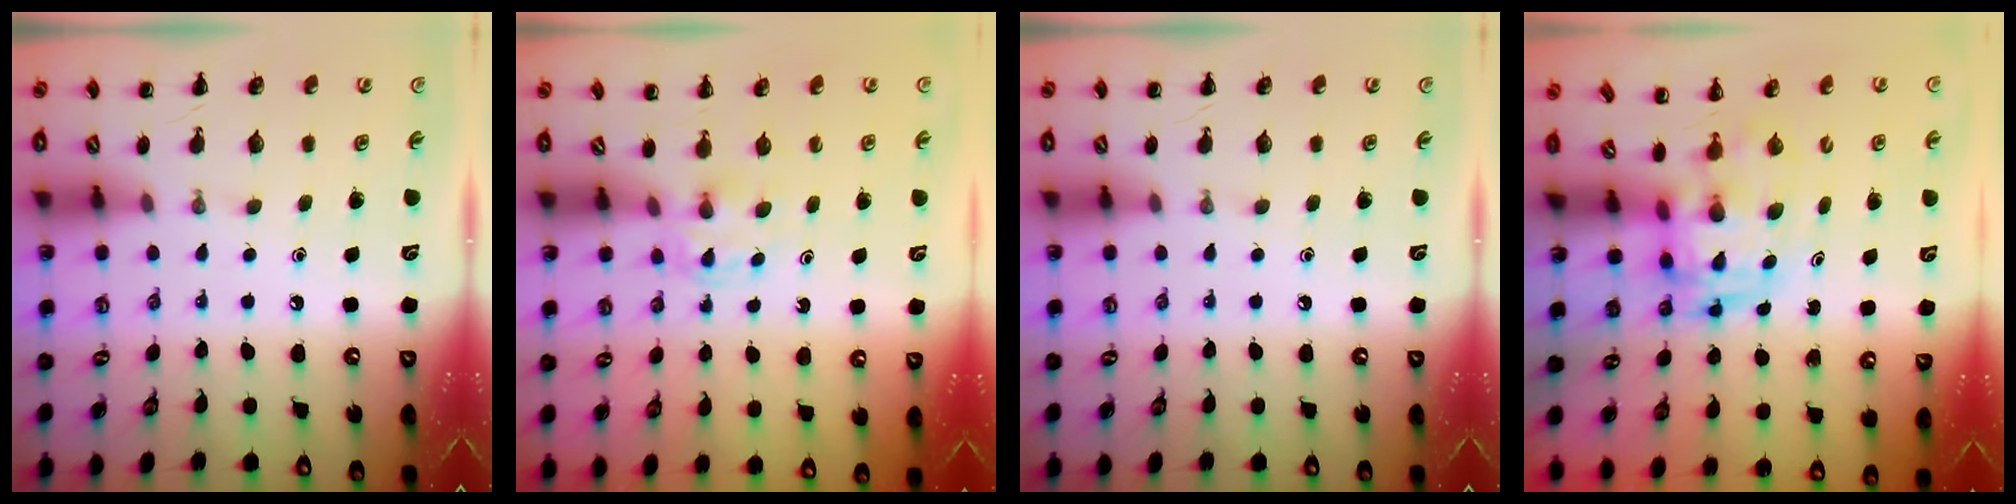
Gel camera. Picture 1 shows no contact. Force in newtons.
{"total": 2.7, "press": 2.5, "slide": 1.0}
{"total": 0.0}
{"total": 2.9, "press": 2.9, "slide": 0.6}